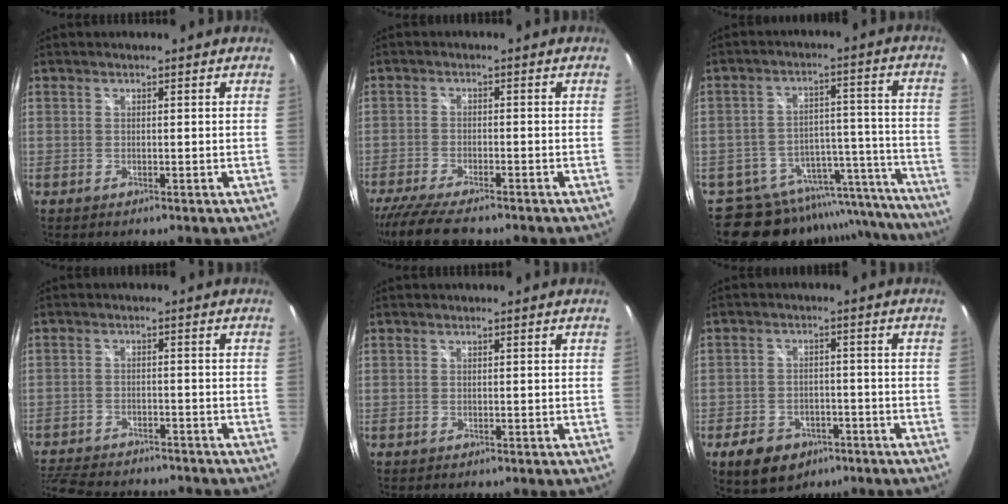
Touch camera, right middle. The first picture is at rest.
{"total": 9.8, "force": [-8.3, 1.6, 4.8], "torque": [-0.119, -0.037, -0.145]}
{"total": 19.9, "force": [-17.8, 7.8, 4.0], "torque": [-0.050, 0.061, -0.239]}
{"total": 14.7, "force": [-12.7, 4.8, 5.8], "torque": [-0.142, -0.014, -0.195]}
{"total": 0.0}
{"total": 9.5, "force": [-5.6, 6.4, 4.2], "torque": [-0.107, 0.004, -0.073]}